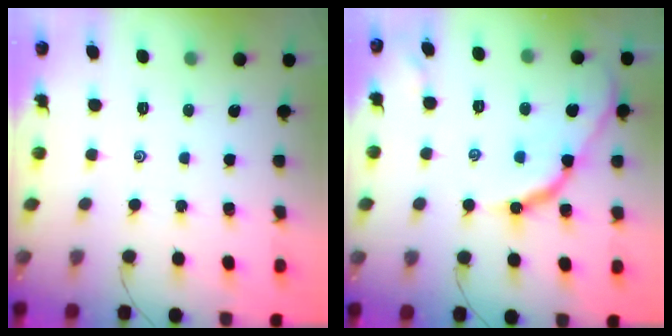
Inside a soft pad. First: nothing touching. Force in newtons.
{"total": 10.9, "press": 10.9, "slide": 0.6}